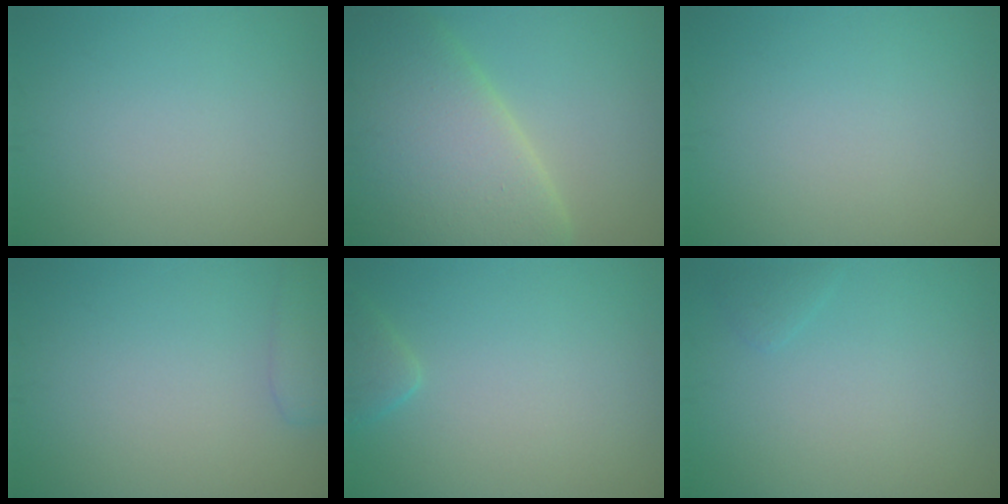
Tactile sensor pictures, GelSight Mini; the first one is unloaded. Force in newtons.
{"total": 11.1, "press": 11.1, "slide": 0.6}
{"total": 0.0}
{"total": 2.3, "press": 2.3, "slide": 0.2}
{"total": 1.5, "press": 1.5, "slide": 0.2}
{"total": 0.7, "press": 0.7, "slide": 0.1}